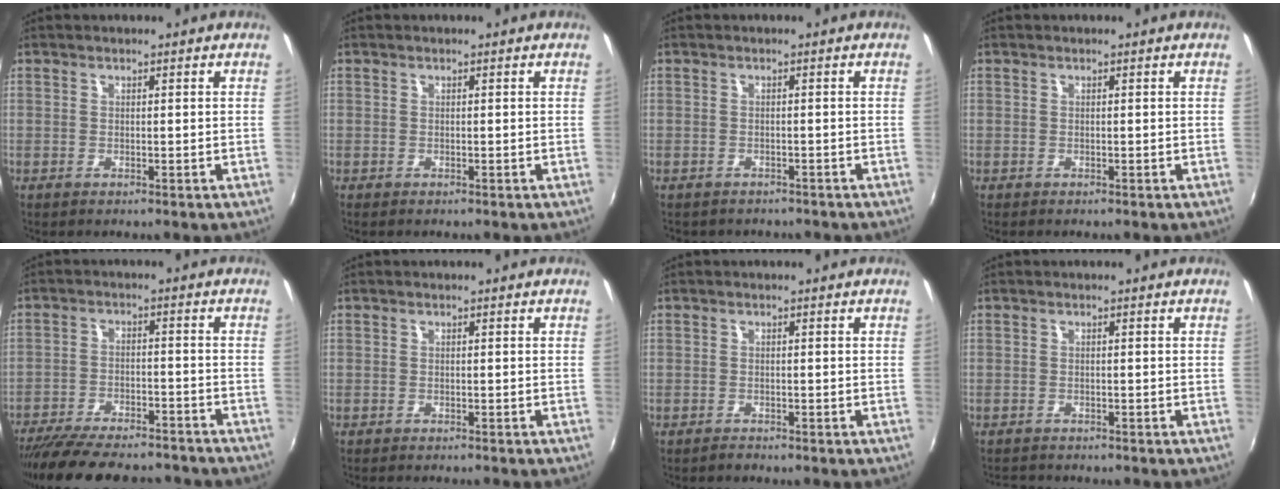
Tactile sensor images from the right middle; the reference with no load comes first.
{"total": 0.0}
{"total": 3.2, "force": [-2.7, 1.5, 0.7], "torque": [-0.021, -0.014, -0.036]}
{"total": 0.0}
{"total": 19.4, "force": [-16.8, 5.2, 8.3], "torque": [-0.170, -0.025, -0.240]}
{"total": 1.2, "force": [-1.1, 0.1, 0.3], "torque": [-0.008, -0.009, -0.020]}
{"total": 0.9, "force": [-0.9, 0.3, -0.1], "torque": [-0.001, 0.000, -0.016]}
{"total": 2.9, "force": [-2.7, 0.7, 0.5], "torque": [-0.020, -0.014, -0.046]}